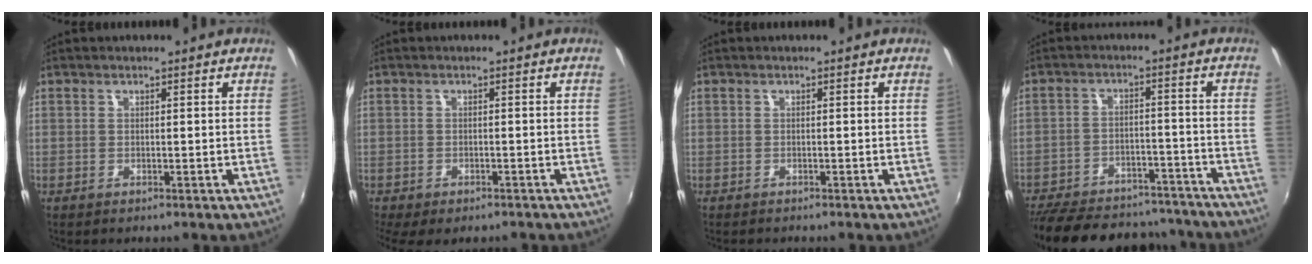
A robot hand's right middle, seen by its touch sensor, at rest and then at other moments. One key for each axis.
{"total": 6.1, "fx": -4.7, "fy": 2.2, "fz": 3.2, "tx": -0.078, "ty": -0.032, "tz": -0.071}
{"total": 0.8, "fx": -0.8, "fy": 0.0, "fz": 0.1, "tx": -0.004, "ty": -0.005, "tz": -0.014}
{"total": 25.7, "fx": -21.9, "fy": 9.4, "fz": 9.5, "tx": -0.209, "ty": 0.024, "tz": -0.287}